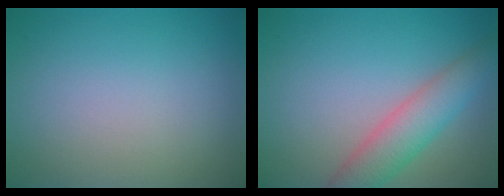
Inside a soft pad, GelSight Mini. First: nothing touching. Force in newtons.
{"total": 4.6, "press": 4.6, "slide": 0.2}